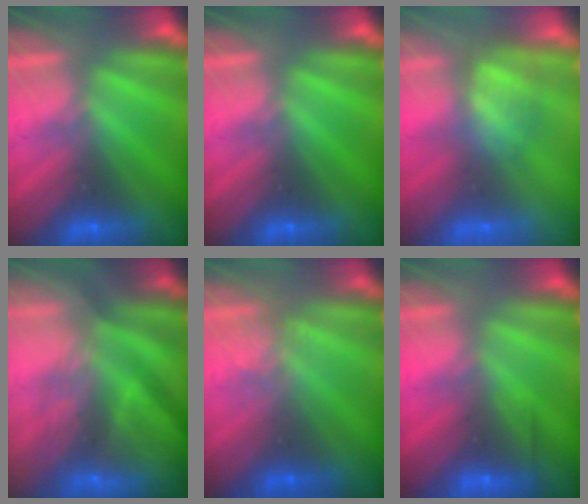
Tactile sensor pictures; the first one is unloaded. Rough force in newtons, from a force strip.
{"total": 0.0}
{"total": 8.3}
{"total": 7.0}
{"total": 1.1}
{"total": 2.5}